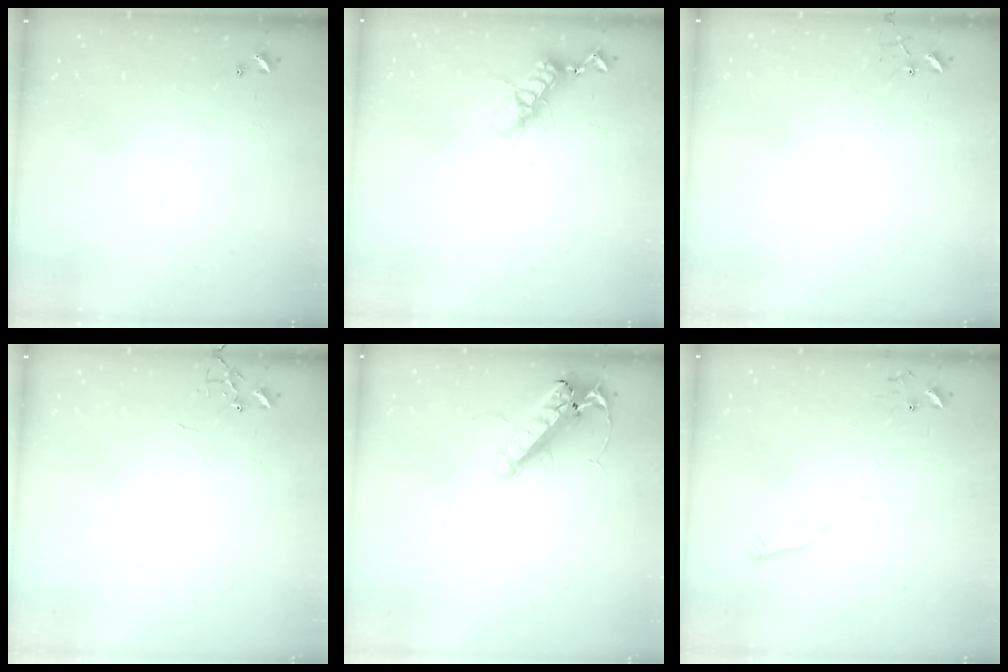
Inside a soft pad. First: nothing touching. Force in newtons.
{"total": 11.0, "press": 10.9, "slide": 1.1}
{"total": 6.1, "press": 6.0, "slide": 0.4}
{"total": 0.0}
{"total": 15.2, "press": 15.0, "slide": 2.7}
{"total": 2.4, "press": 2.3, "slide": 0.4}